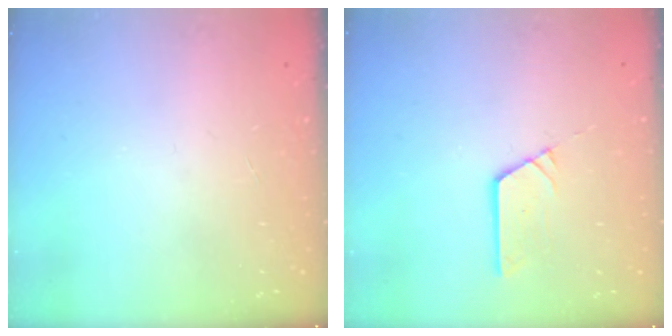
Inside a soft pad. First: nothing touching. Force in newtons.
{"total": 3.8, "press": 3.8, "slide": 0.4}